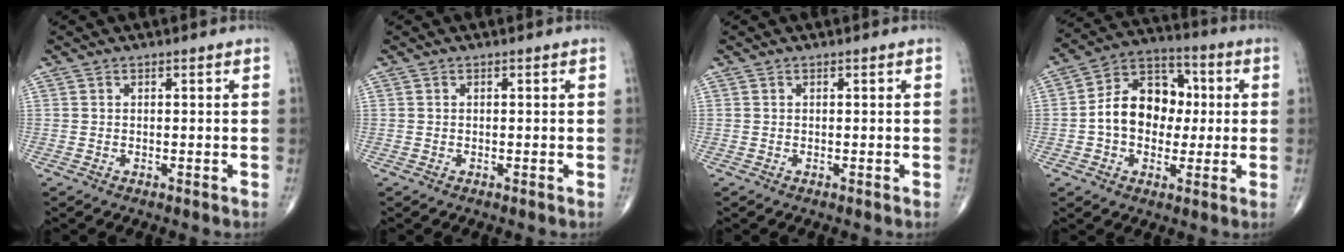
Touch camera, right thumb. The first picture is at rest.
{"total": 0.0}
{"total": 0.0}
{"total": 14.0, "force": [0.0, 10.4, 9.3], "torque": [-0.113, 0.033, -0.008]}